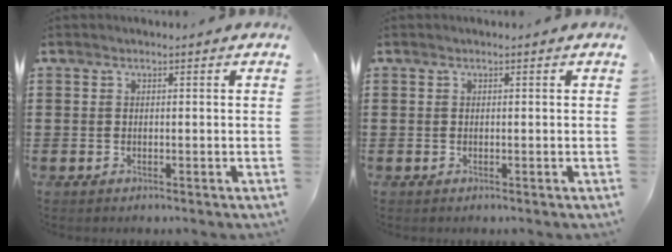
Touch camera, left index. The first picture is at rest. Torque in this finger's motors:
{"motor_torque": [0.00, 0.03, 0.01, 0.00]}